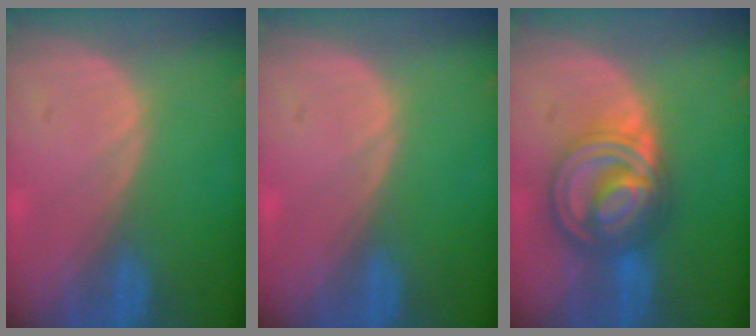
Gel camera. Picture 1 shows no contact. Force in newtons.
{"total": 0.0}
{"total": 9.2, "press": 9.2, "slide": 0.6}